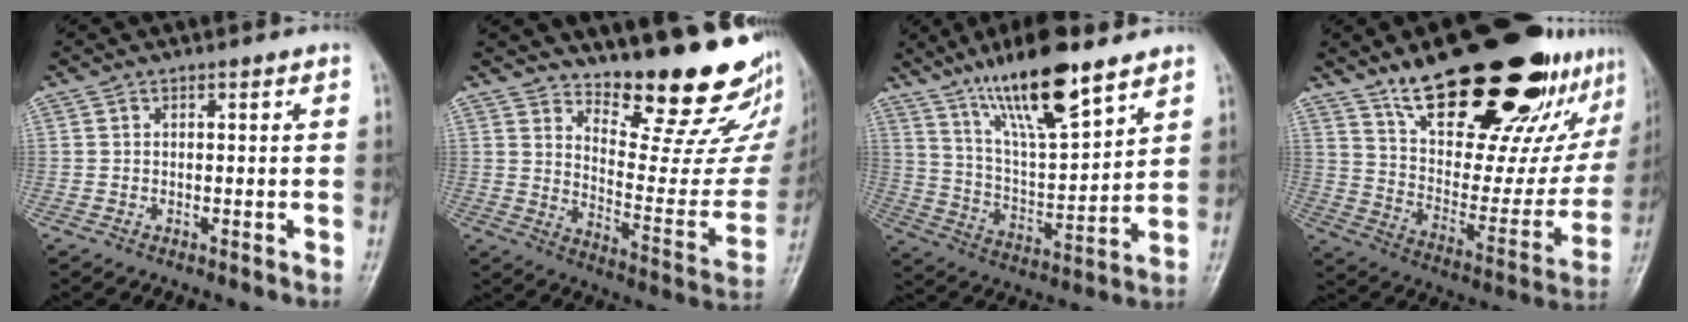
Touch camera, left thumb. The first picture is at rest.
{"total": 20.3, "force": [16.8, 5.2, 10.1], "torque": [-0.097, -0.149, 0.232]}
{"total": 17.6, "force": [11.9, 4.4, 12.2], "torque": [-0.194, -0.060, 0.222]}
{"total": 32.6, "force": [20.6, 12.2, 22.1], "torque": [-0.285, -0.071, 0.320]}